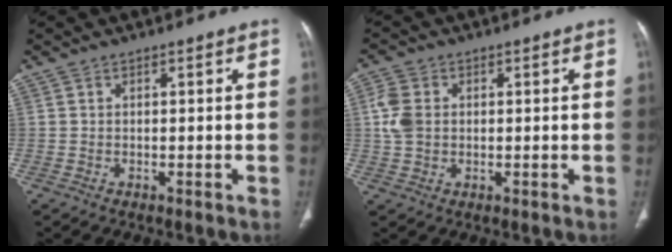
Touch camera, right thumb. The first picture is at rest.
{"total": 5.2, "force": [0.6, 4.0, 3.3], "torque": [-0.072, 0.005, 0.012]}